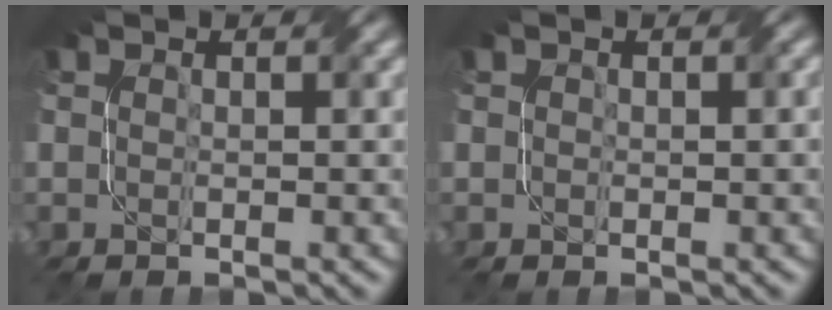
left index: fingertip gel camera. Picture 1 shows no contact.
{"total": 0.8, "force": [0.3, 0.6, 0.5], "torque": [-0.007, -0.002, 0.004]}